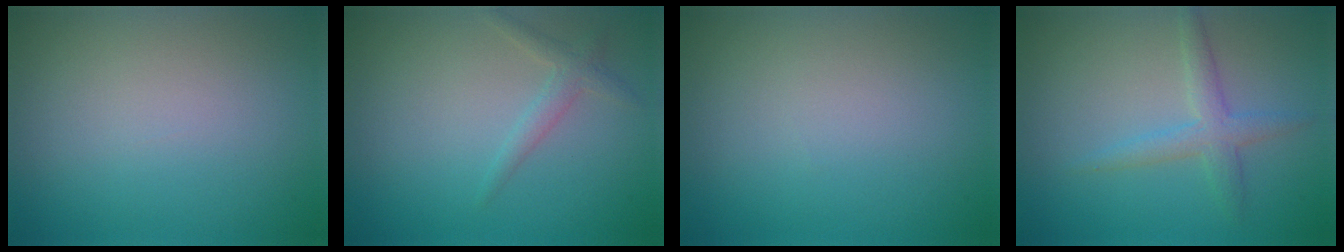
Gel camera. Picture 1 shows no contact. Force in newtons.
{"total": 1.6, "press": 1.6, "slide": 0.1}
{"total": 0.0}
{"total": 2.4, "press": 2.4, "slide": 0.1}